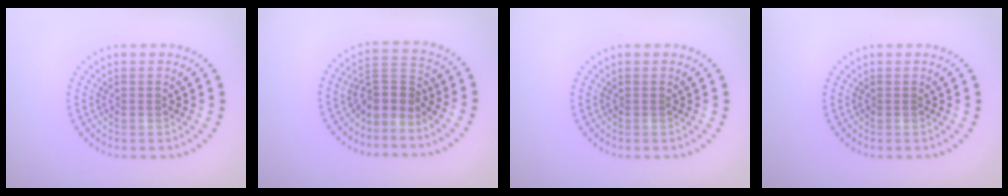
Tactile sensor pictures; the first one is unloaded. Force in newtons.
{"total": 3.0, "press": 2.1, "slide": 2.1}
{"total": 0.0}
{"total": 0.0}